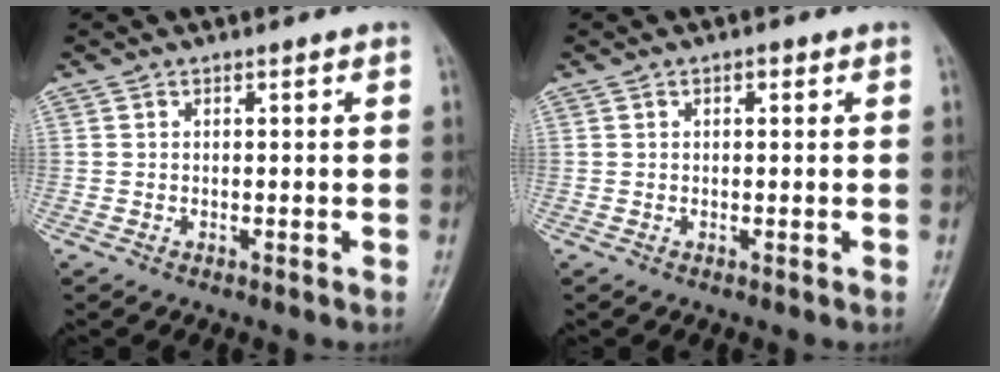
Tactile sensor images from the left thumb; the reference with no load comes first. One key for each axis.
{"total": 1.1, "fx": 0.4, "fy": 0.6, "fz": 0.8, "tx": -0.011, "ty": 0.002, "tz": 0.004}